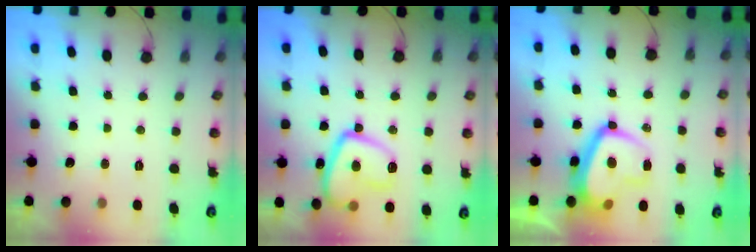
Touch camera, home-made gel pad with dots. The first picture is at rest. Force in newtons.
{"total": 17.2, "press": 17.1, "slide": 1.6}
{"total": 15.0, "press": 14.9, "slide": 1.5}